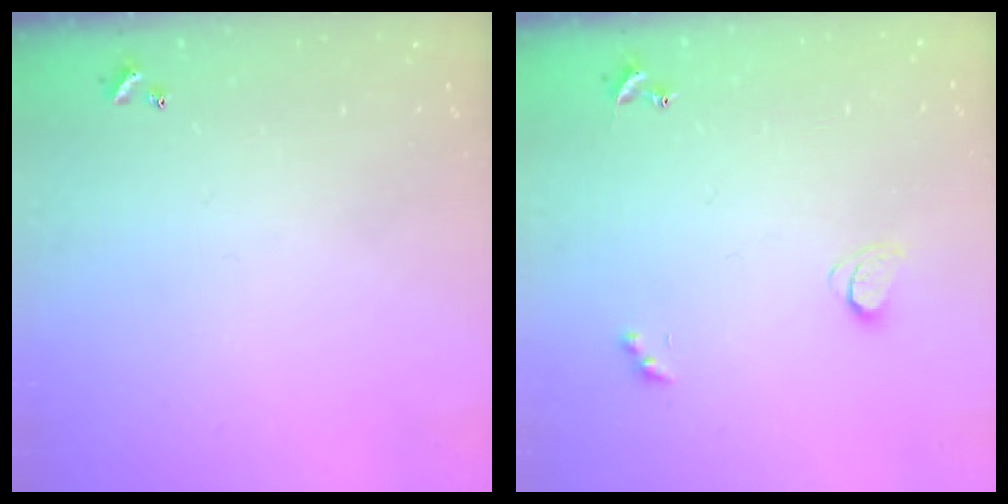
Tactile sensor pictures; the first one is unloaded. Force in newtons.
{"total": 1.7, "press": 1.6, "slide": 0.4}